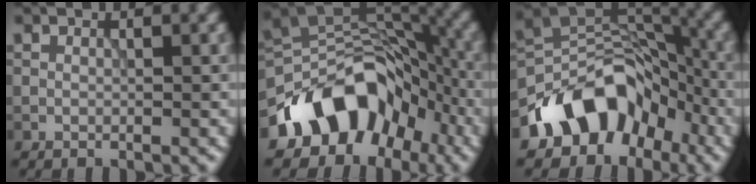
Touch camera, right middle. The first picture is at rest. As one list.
[{"total": 11.2, "force": [-6.4, 7.3, 5.6], "torque": [-0.072, 0.018, -0.123]}, {"total": 10.1, "force": [-6.1, 6.6, 4.6], "torque": [-0.044, 0.011, -0.117]}]